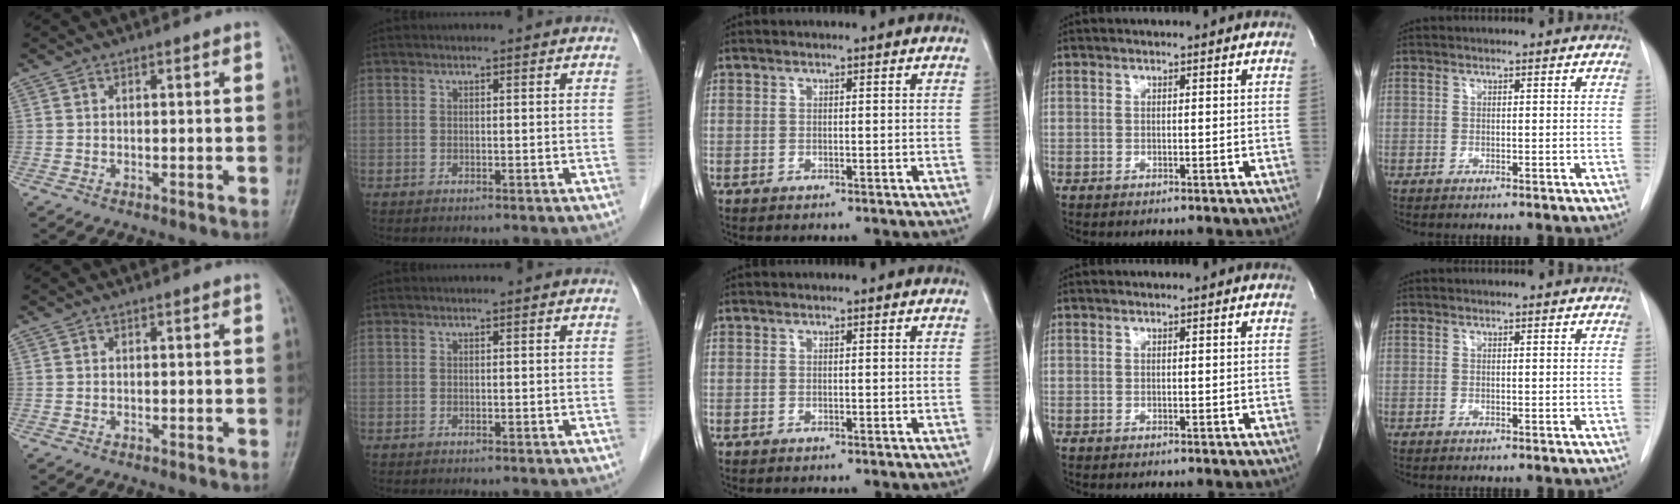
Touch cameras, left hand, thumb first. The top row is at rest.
{}